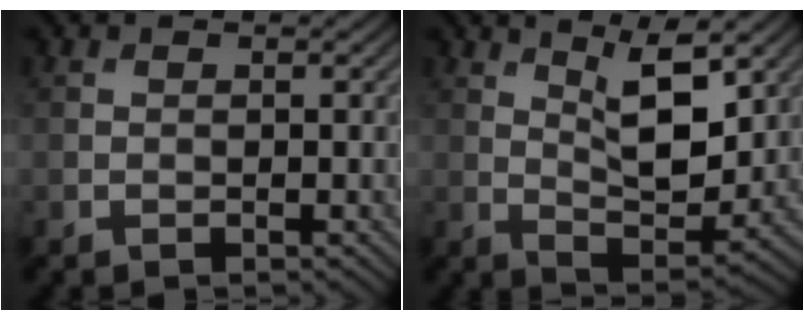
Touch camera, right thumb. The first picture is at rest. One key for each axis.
{"total": 8.3, "fx": 3.8, "fy": 3.0, "fz": 6.7, "tx": -0.112, "ty": -0.010, "tz": 0.069}